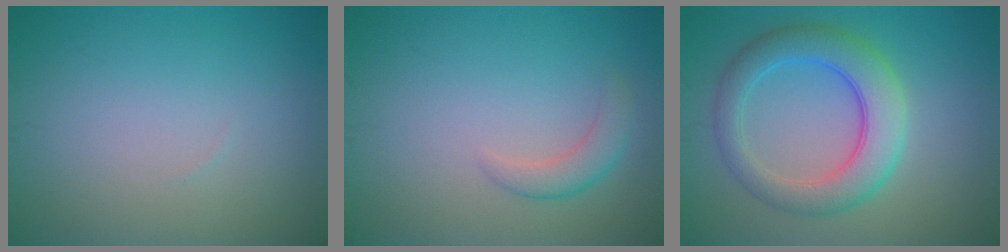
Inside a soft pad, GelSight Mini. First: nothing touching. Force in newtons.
{"total": 2.0, "press": 2.0, "slide": 0.2}
{"total": 5.9, "press": 5.9, "slide": 0.1}